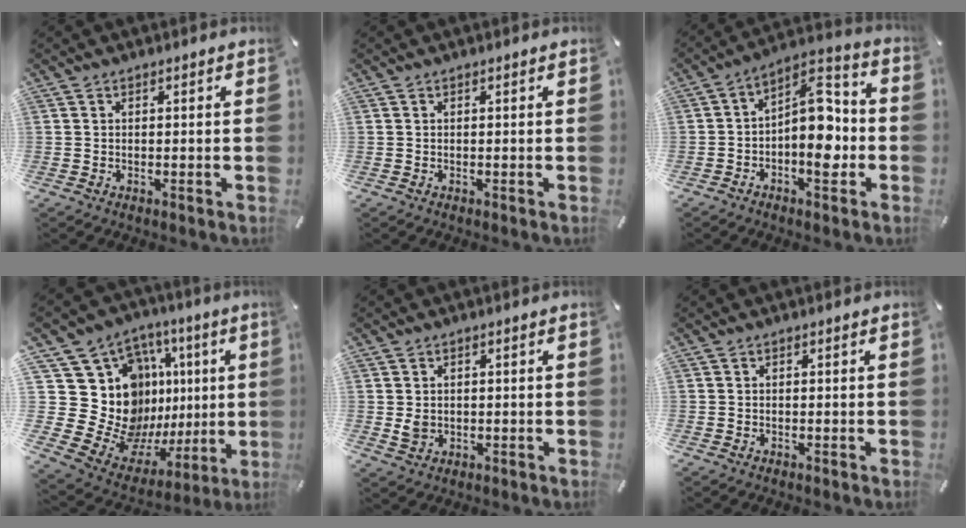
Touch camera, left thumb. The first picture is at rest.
{"total": 0.0}
{"total": 12.9, "force": [-2.5, 7.3, 10.3], "torque": [-0.139, 0.003, -0.044]}
{"total": 24.1, "force": [4.0, 19.3, 13.8], "torque": [-0.201, -0.091, 0.137]}
{"total": 2.7, "force": [0.2, 2.4, 1.2], "torque": [-0.016, -0.001, 0.004]}
{"total": 0.0}